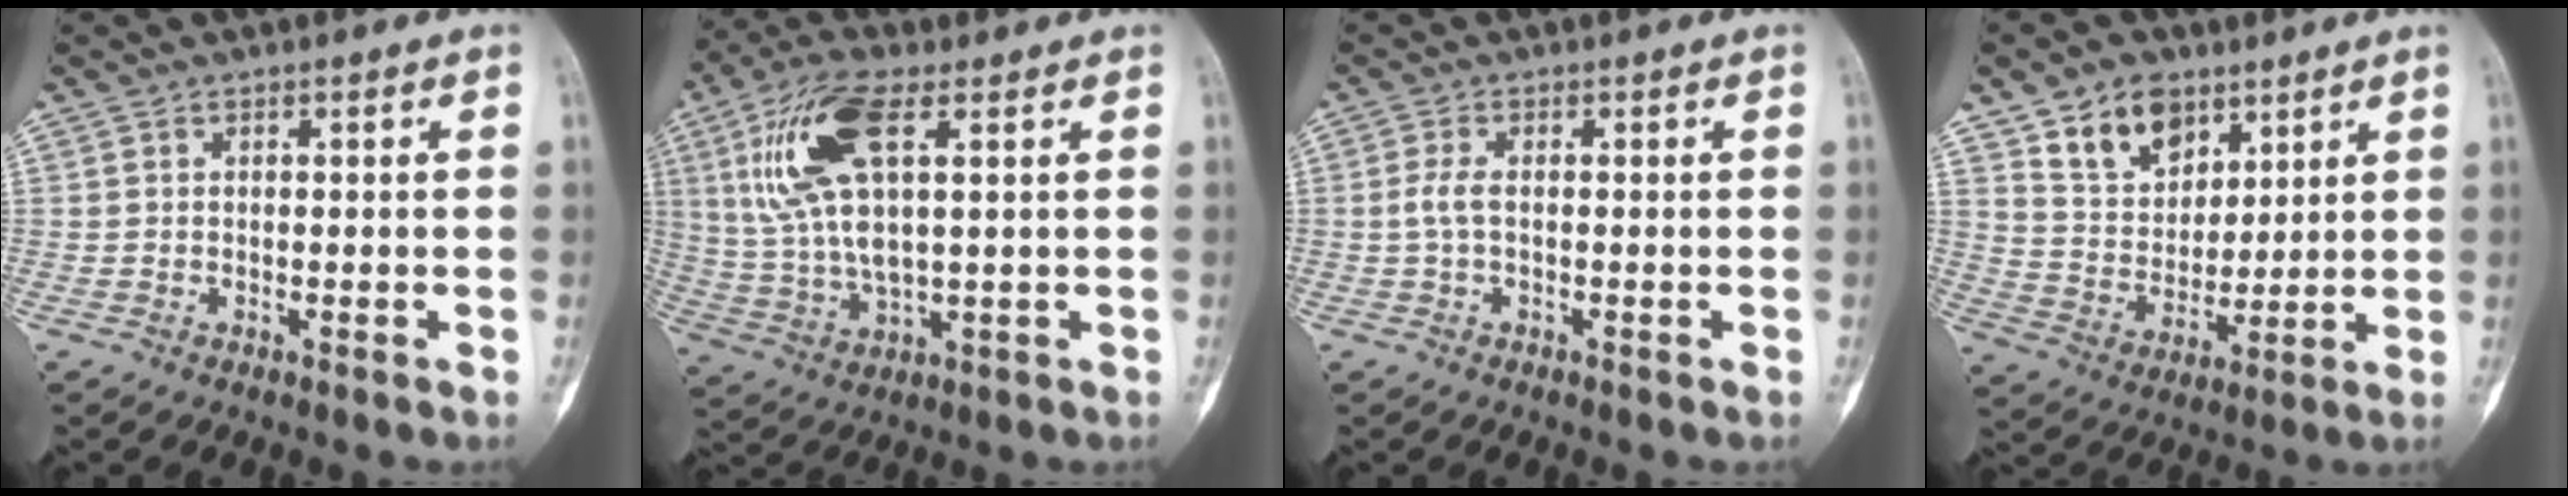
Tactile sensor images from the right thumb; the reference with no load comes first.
{"total": 15.2, "force": [4.9, 5.4, 13.4], "torque": [-0.282, 0.001, 0.097]}
{"total": 2.3, "force": [-0.3, 0.7, 2.1], "torque": [-0.053, -0.001, -0.008]}
{"total": 11.5, "force": [7.1, 7.7, 4.7], "torque": [-0.051, -0.038, 0.134]}